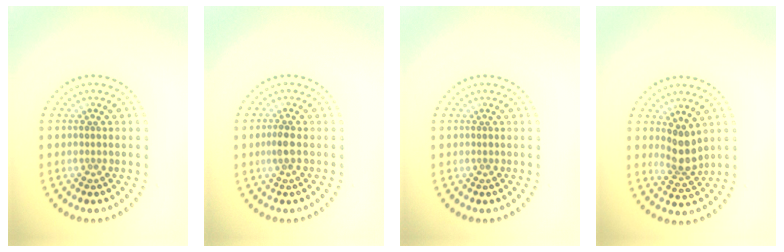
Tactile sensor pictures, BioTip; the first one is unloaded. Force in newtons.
{"total": 1.4, "press": 1.2, "slide": 0.6}
{"total": 0.0}
{"total": 2.7, "press": 2.1, "slide": 1.7}